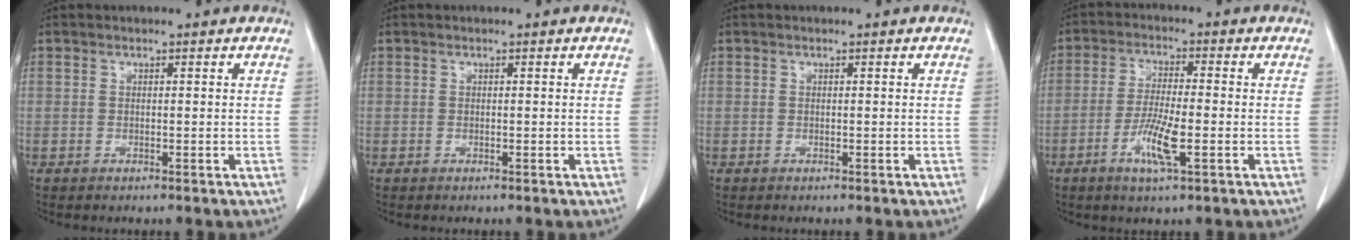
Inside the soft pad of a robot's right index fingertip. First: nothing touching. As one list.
[{"total": 0.0}, {"total": 0.0}, {"total": 7.1, "force": [-2.6, 0.9, 6.5], "torque": [-0.126, -0.009, -0.050]}]